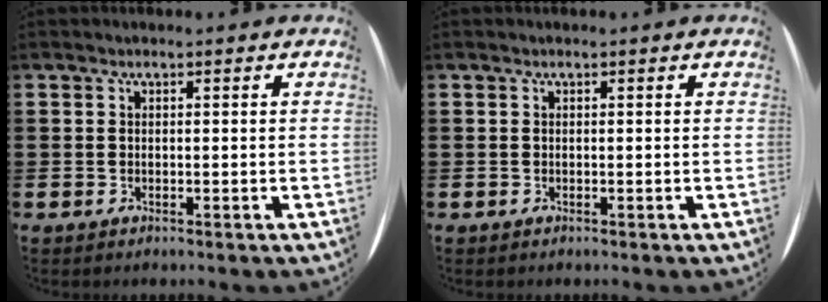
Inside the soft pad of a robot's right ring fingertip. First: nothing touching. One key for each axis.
{"total": 0.0}